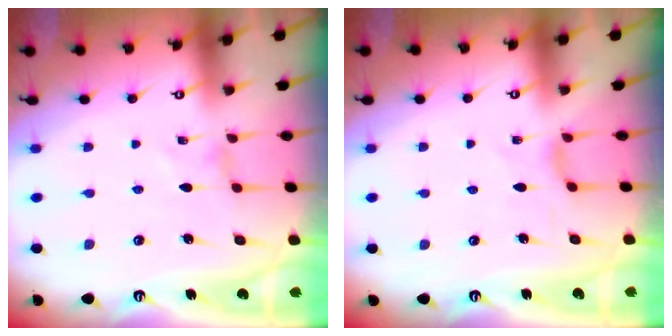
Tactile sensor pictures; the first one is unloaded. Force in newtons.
{"total": 2.6, "press": 2.6, "slide": 0.4}